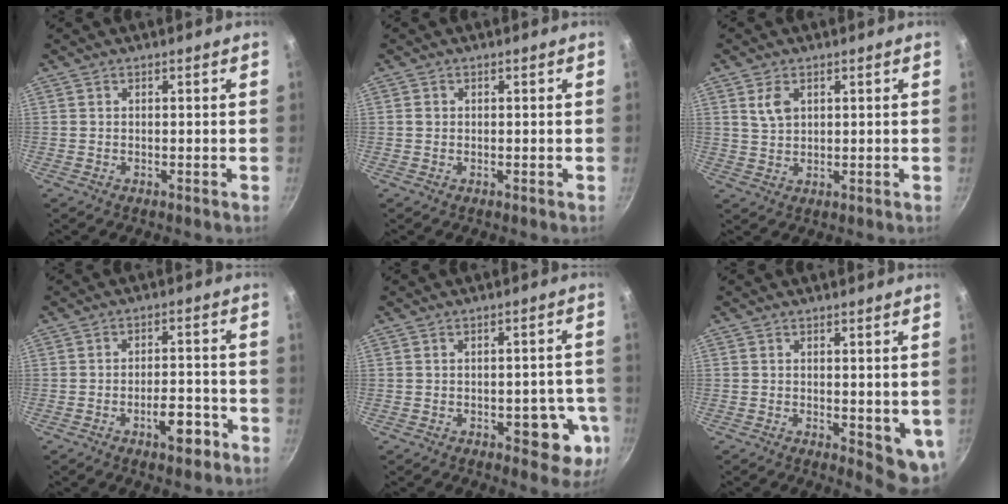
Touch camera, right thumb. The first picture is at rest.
{"total": 0.9, "force": [0.0, 0.9, 0.4], "torque": [-0.003, 0.004, 0.000]}
{"total": 4.2, "force": [1.7, 2.7, 2.7], "torque": [-0.042, -0.004, 0.035]}
{"total": 6.1, "force": [-3.2, 2.5, 4.6], "torque": [-0.045, 0.024, -0.046]}
{"total": 8.1, "force": [-2.6, 4.3, 6.3], "torque": [-0.039, 0.011, -0.028]}
{"total": 6.0, "force": [0.1, 2.7, 5.4], "torque": [-0.056, -0.009, 0.007]}